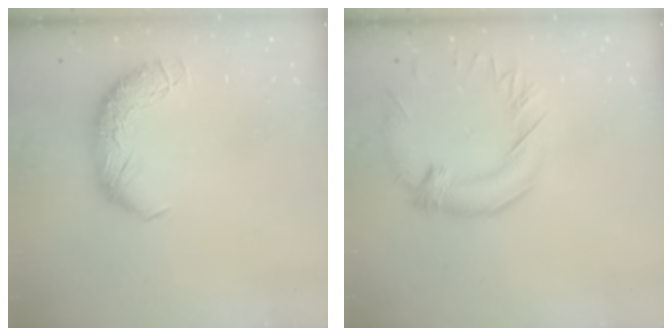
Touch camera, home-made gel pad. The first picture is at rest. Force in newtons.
{"total": 2.1, "press": 1.3, "slide": 1.6}